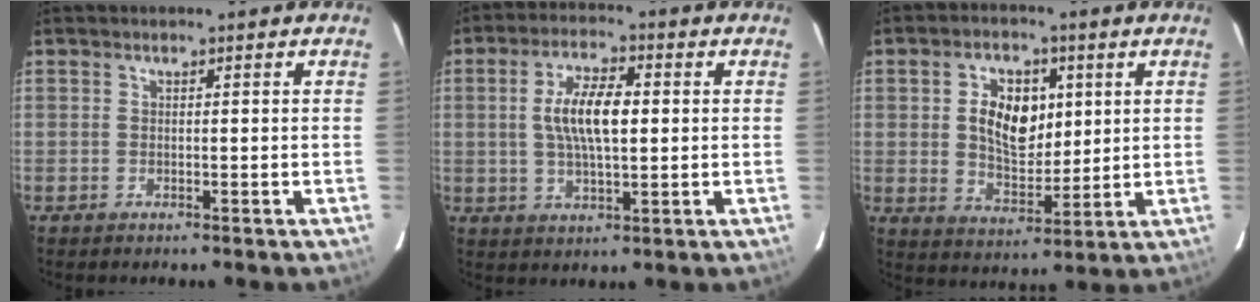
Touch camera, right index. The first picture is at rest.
{"total": 9.2, "force": [1.0, 3.4, 8.5], "torque": [-0.160, 0.009, 0.019]}
{"total": 10.1, "force": [2.3, 6.4, 7.5], "torque": [-0.134, 0.012, 0.047]}